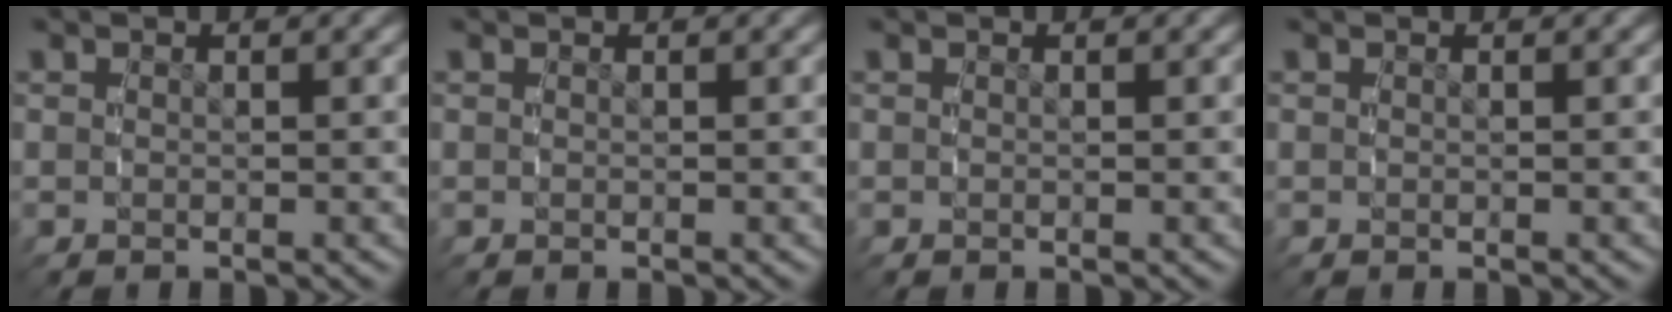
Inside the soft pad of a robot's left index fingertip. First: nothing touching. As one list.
[{"total": 0.0}, {"total": 0.0}, {"total": 0.0}]